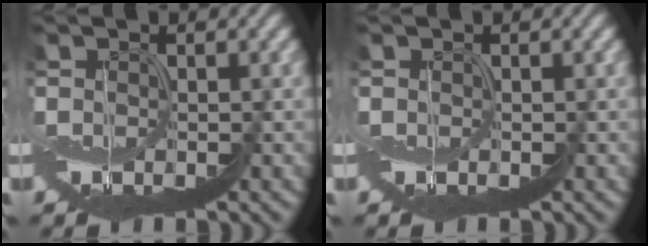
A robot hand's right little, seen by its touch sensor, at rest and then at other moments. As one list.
[{"total": 0.0}]